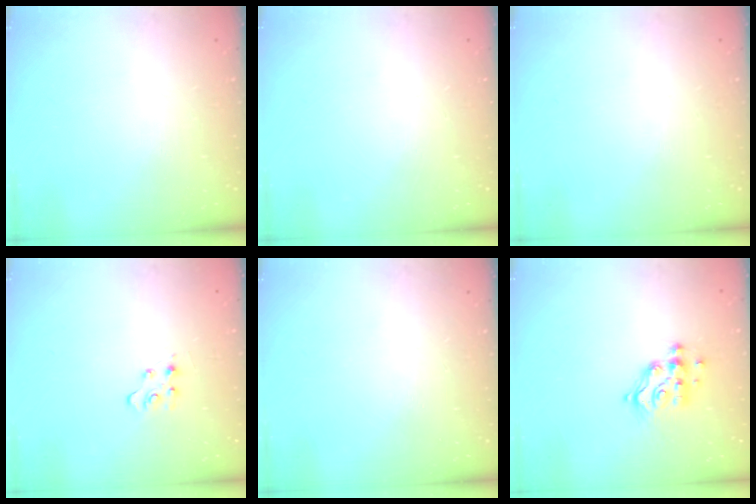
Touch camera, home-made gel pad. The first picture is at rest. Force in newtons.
{"total": 0.0}
{"total": 0.0}
{"total": 5.2, "press": 5.2, "slide": 0.6}
{"total": 0.0}
{"total": 11.7, "press": 11.6, "slide": 0.9}